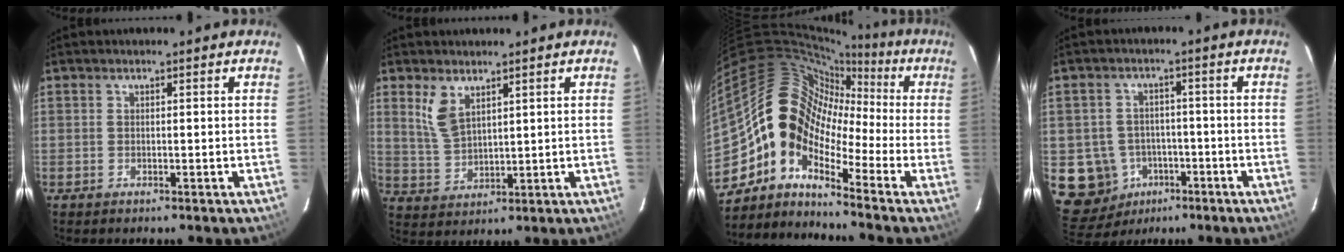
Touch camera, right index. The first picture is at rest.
{"total": 6.1, "force": [3.6, 2.8, 4.0], "torque": [-0.081, -0.002, 0.081]}
{"total": 13.1, "force": [-4.7, 9.1, 8.2], "torque": [-0.139, 0.018, -0.116]}
{"total": 10.9, "force": [-3.9, 9.8, 2.6], "torque": [-0.097, 0.021, -0.040]}